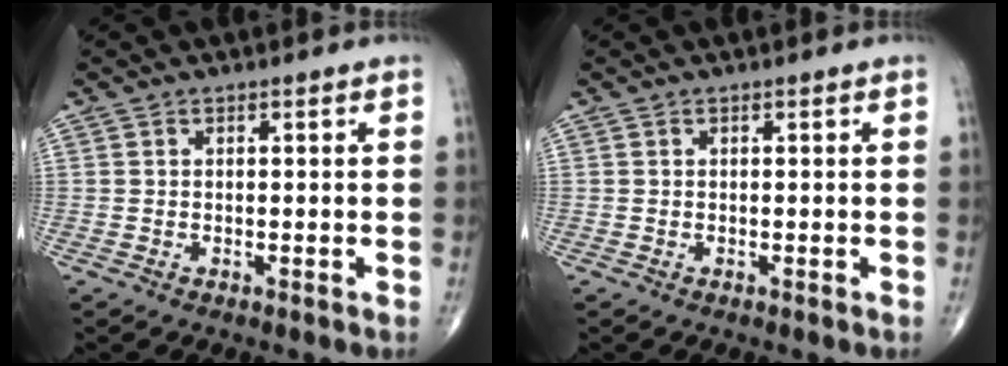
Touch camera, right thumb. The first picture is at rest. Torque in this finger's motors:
{"motor_torque": [-0.02, 0.02, -0.02, -0.02, 0.01]}